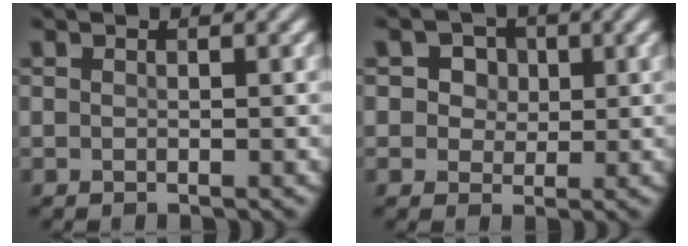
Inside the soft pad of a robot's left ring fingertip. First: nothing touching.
{"total": 3.6, "force": [1.6, 2.8, 1.6], "torque": [-0.027, 0.004, 0.011]}